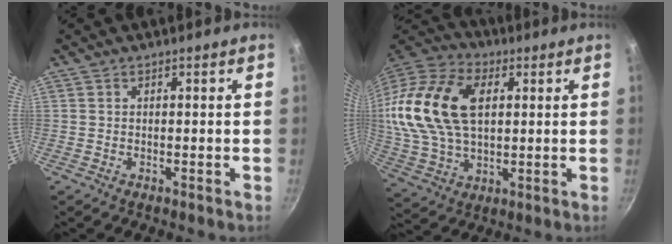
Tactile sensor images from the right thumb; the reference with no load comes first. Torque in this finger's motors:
{"motor_torque": [-0.37, 1.52, 1.14, -0.79, 0.46]}